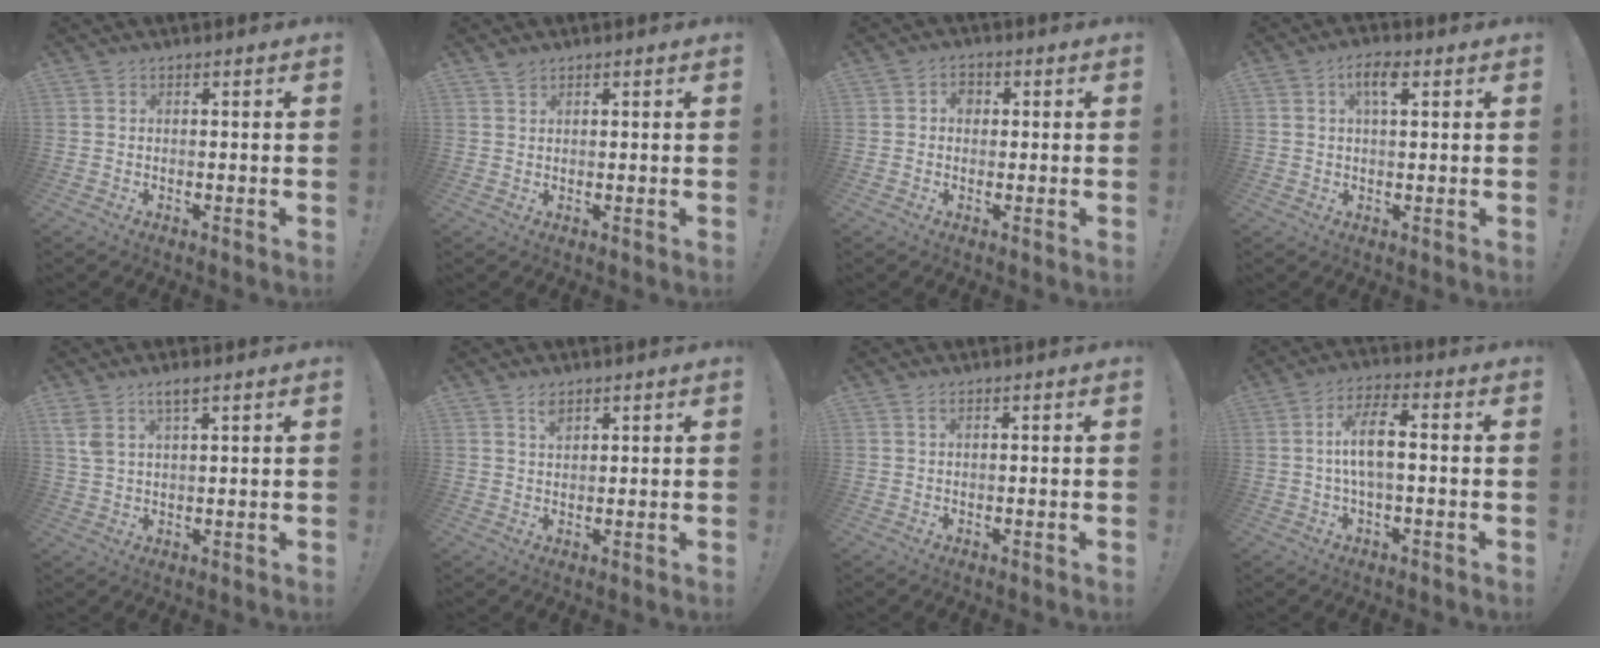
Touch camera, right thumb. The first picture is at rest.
{"total": 2.0, "force": [1.7, 0.9, 0.6], "torque": [-0.006, -0.006, 0.031]}
{"total": 3.3, "force": [0.4, 2.6, 2.1], "torque": [-0.029, 0.003, 0.004]}
{"total": 5.6, "force": [2.1, 2.4, 4.5], "torque": [-0.069, 0.001, 0.032]}
{"total": 4.8, "force": [3.2, 1.4, 3.3], "torque": [-0.060, -0.013, 0.059]}
{"total": 3.2, "force": [2.3, 1.6, 1.7], "torque": [-0.008, -0.018, 0.036]}
{"total": 1.0, "force": [0.6, 0.4, 0.7], "torque": [-0.017, 0.001, 0.011]}
{"total": 8.6, "force": [0.3, 3.0, 8.1], "torque": [-0.139, 0.007, 0.004]}